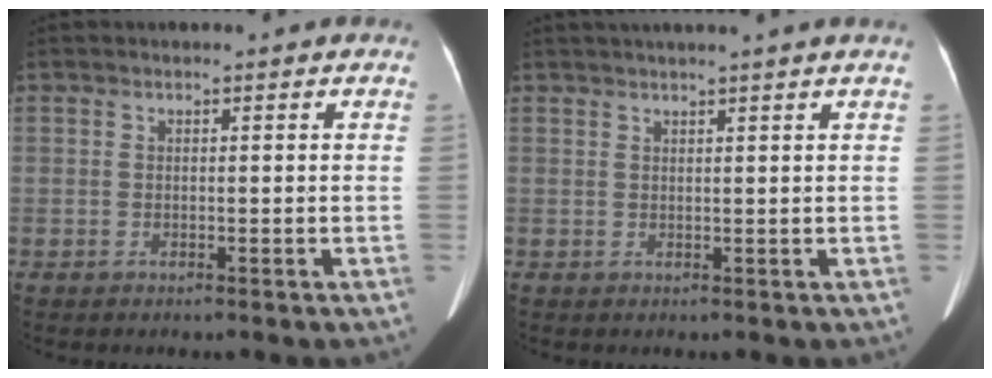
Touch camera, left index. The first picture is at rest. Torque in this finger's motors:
{"motor_torque": [-0.36, -0.60, 0.00, 0.09]}